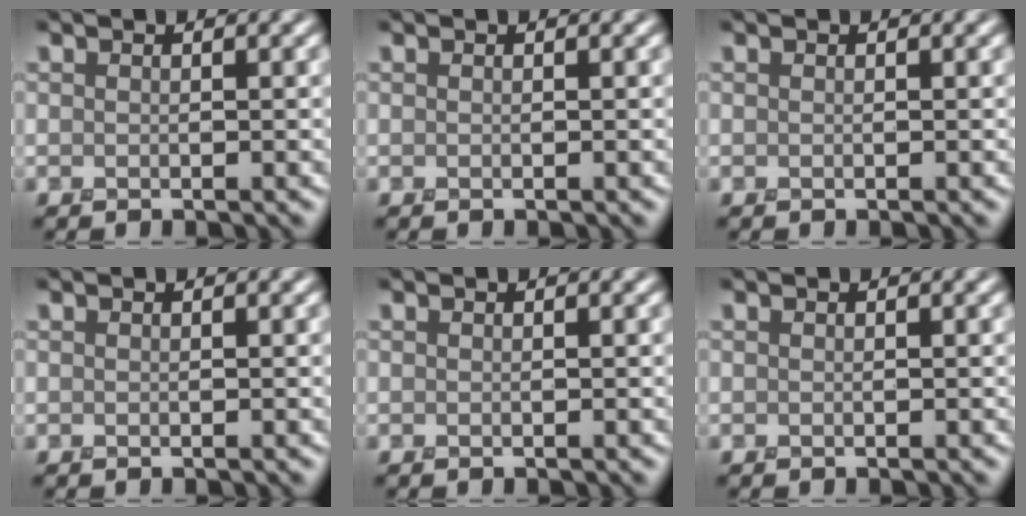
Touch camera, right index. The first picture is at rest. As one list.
[{"total": 0.0}, {"total": 0.0}, {"total": 0.0}, {"total": 0.0}, {"total": 0.0}]